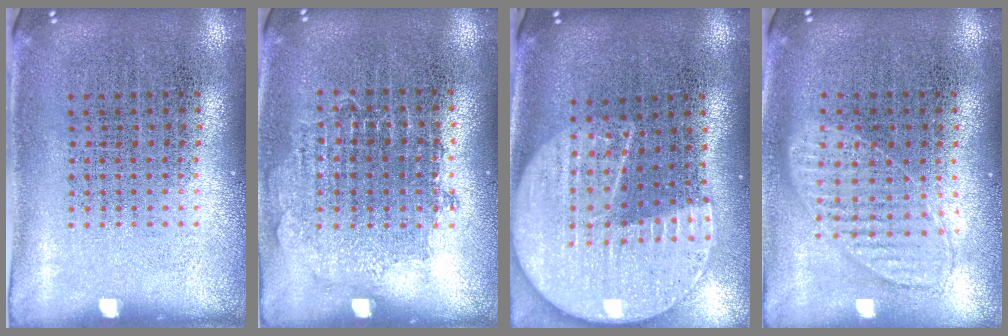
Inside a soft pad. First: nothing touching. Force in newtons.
{"total": 0.8, "press": 0.8, "slide": 0.3}
{"total": 2.3, "press": 2.0, "slide": 1.2}
{"total": 1.0, "press": 0.9, "slide": 0.2}